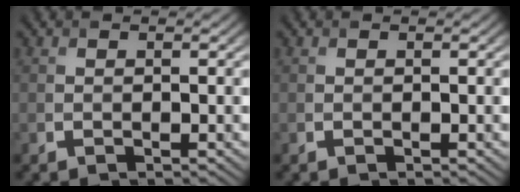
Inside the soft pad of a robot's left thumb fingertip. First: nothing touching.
{"total": 0.0}